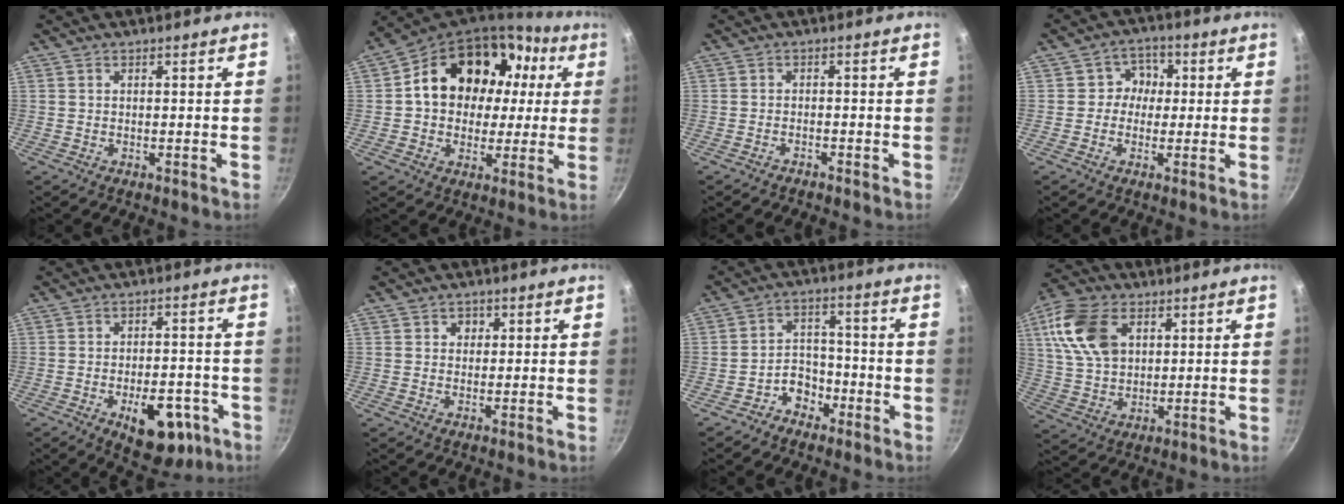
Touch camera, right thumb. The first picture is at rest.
{"total": 20.6, "force": [4.1, 15.3, 13.2], "torque": [-0.189, 0.040, 0.064]}
{"total": 1.3, "force": [-1.3, 0.2, 0.1], "torque": [-0.012, 0.019, -0.020]}
{"total": 5.1, "force": [0.3, 4.8, 1.7], "torque": [0.015, 0.010, -0.008]}
{"total": 12.9, "force": [-5.2, 7.1, 9.5], "torque": [-0.091, 0.022, -0.056]}
{"total": 2.1, "force": [0.7, 1.9, 0.7], "torque": [0.003, -0.001, 0.008]}
{"total": 6.1, "force": [-3.7, 4.5, 1.8], "torque": [0.004, 0.049, -0.062]}
{"total": 13.9, "force": [4.5, 9.2, 9.3], "torque": [-0.166, -0.004, 0.086]}